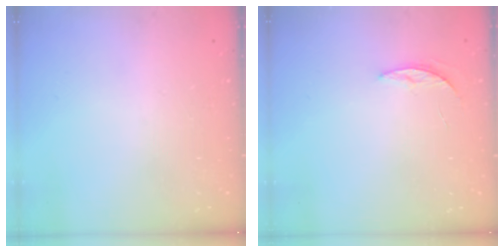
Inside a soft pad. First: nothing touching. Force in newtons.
{"total": 4.5, "press": 4.4, "slide": 0.4}